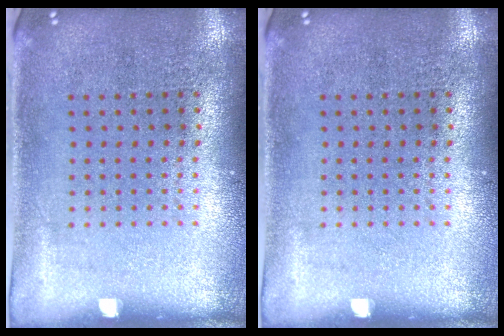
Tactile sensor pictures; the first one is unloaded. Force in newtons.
{"total": 0.0}